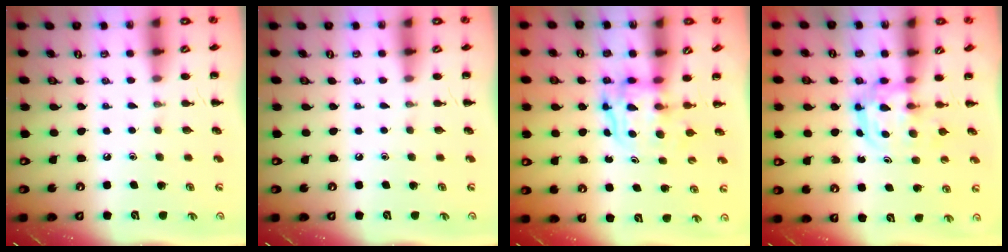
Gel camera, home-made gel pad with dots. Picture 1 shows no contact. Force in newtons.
{"total": 0.0}
{"total": 3.8, "press": 3.8, "slide": 0.4}
{"total": 3.1, "press": 3.1, "slide": 0.4}